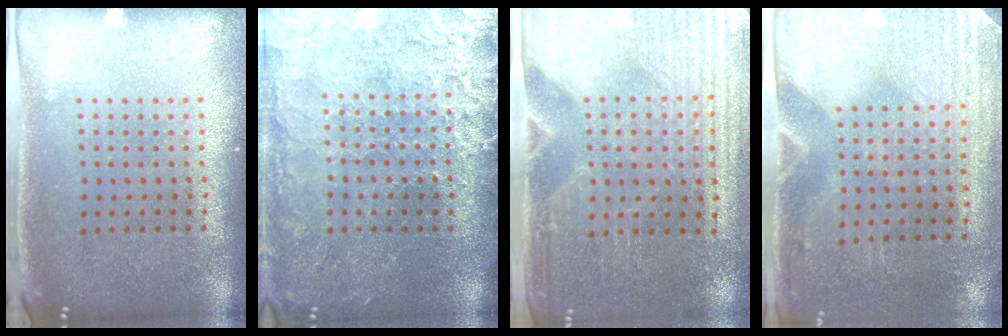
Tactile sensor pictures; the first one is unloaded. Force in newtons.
{"total": 3.7, "press": 3.4, "slide": 1.5}
{"total": 3.6, "press": 3.4, "slide": 1.2}
{"total": 3.1, "press": 2.7, "slide": 1.6}